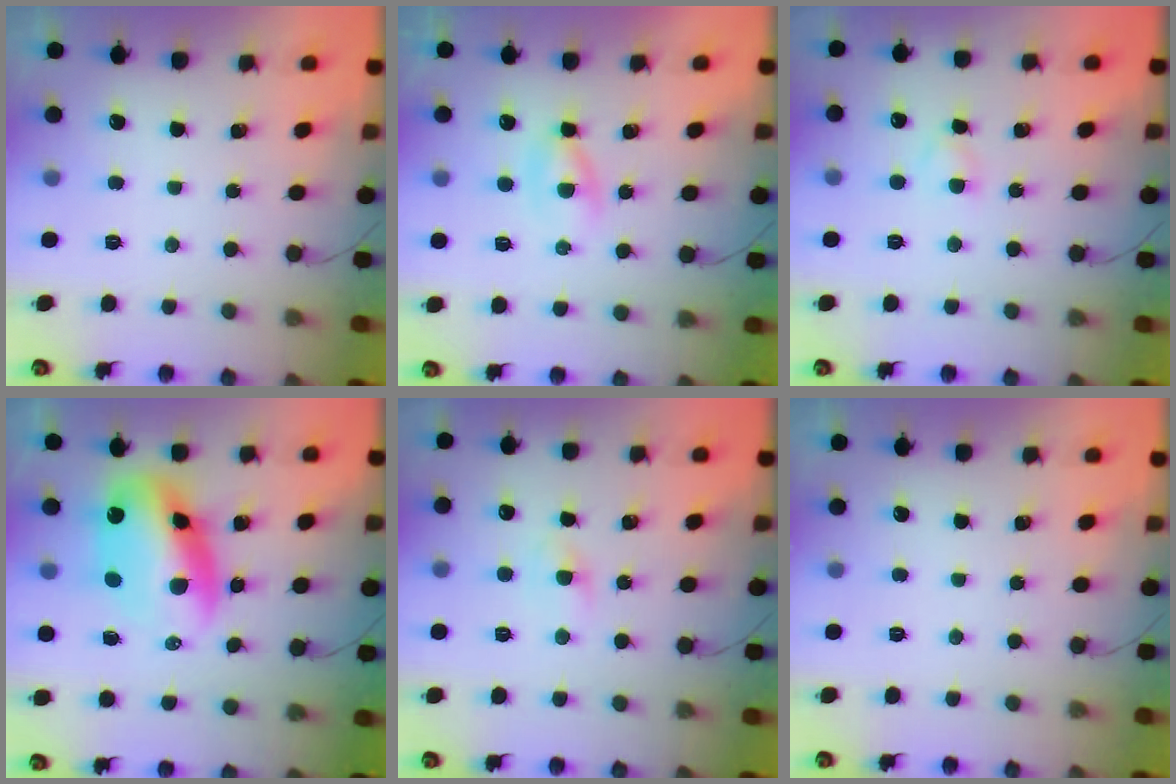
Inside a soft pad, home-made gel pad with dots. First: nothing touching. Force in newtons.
{"total": 2.7, "press": 2.5, "slide": 1.1}
{"total": 2.5, "press": 2.3, "slide": 1.1}
{"total": 12.0, "press": 11.6, "slide": 3.0}
{"total": 3.4, "press": 3.2, "slide": 1.0}
{"total": 0.0}